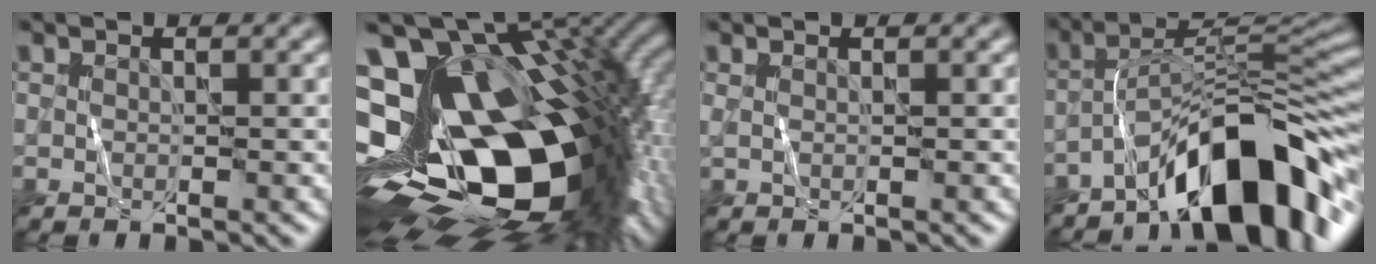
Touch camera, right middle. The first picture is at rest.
{"total": 20.4, "force": [0.3, 11.7, 16.7], "torque": [-0.273, 0.000, 0.005]}
{"total": 0.5, "force": [0.3, 0.1, 0.4], "torque": [-0.012, -0.002, 0.004]}
{"total": 10.9, "force": [-6.9, 3.1, 7.9], "torque": [-0.102, 0.021, -0.124]}